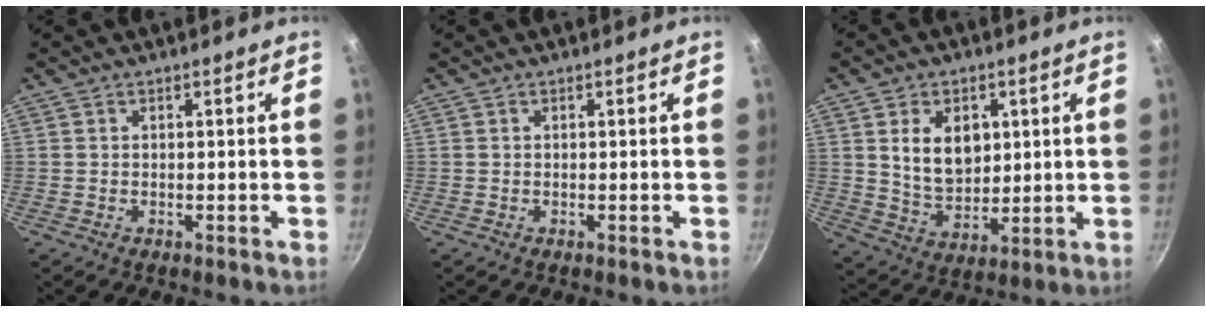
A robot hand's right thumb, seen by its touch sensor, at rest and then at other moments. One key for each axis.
{"total": 0.0}
{"total": 10.5, "fx": 2.7, "fy": 7.3, "fz": 7.0, "tx": -0.093, "ty": -0.021, "tz": 0.056}